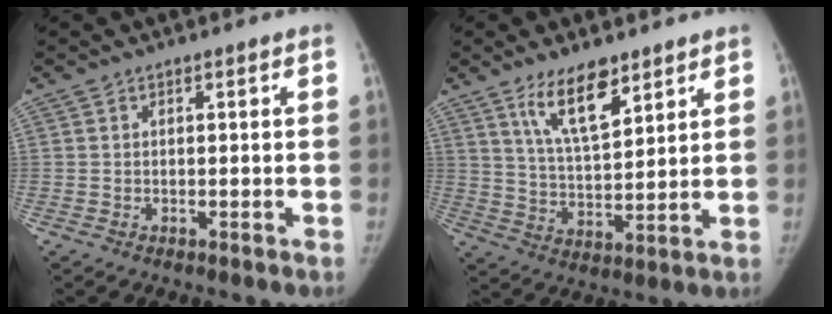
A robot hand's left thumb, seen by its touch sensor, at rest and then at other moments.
{"total": 9.8, "force": [6.4, 3.3, 6.7], "torque": [-0.101, -0.043, 0.123]}